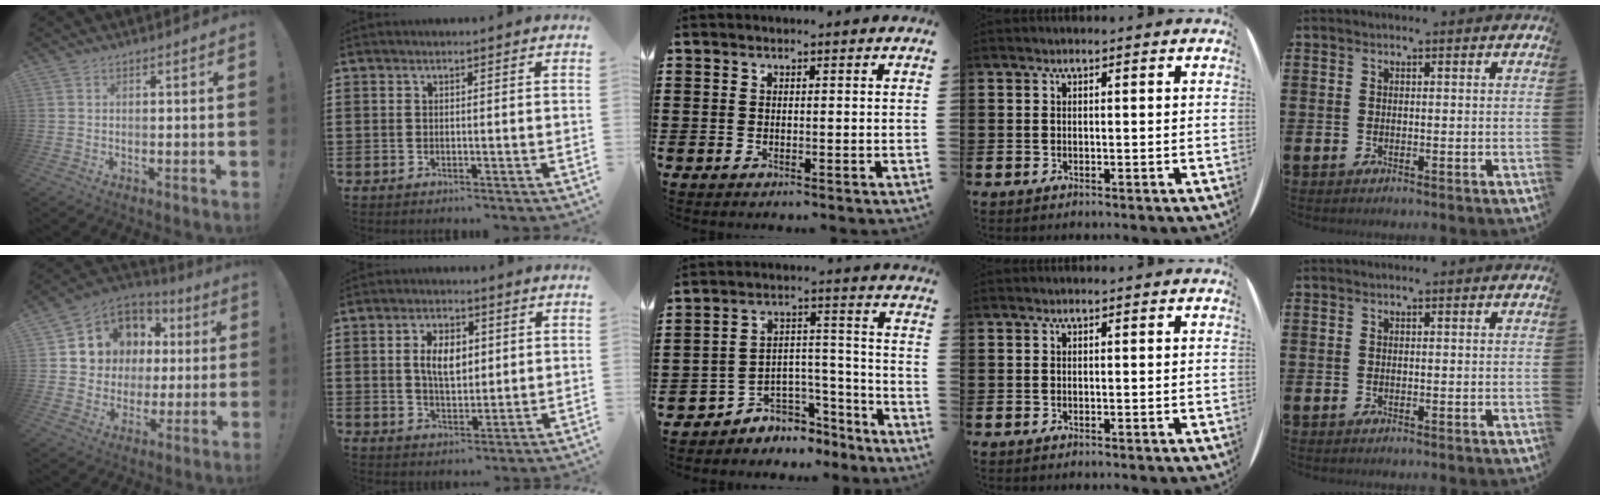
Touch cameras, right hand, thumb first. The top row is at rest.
{"thumb": {"total": 11.8, "force": [3.6, 10.7, 3.6], "torque": [-0.061, -0.025, 0.091]}, "index": {"total": 5.6, "force": [1.0, 3.2, 4.5], "torque": [-0.088, 0.009, 0.013]}, "middle": {"total": 4.6, "force": [-4.0, 2.3, -0.1], "torque": [-0.009, 0.003, -0.083]}}